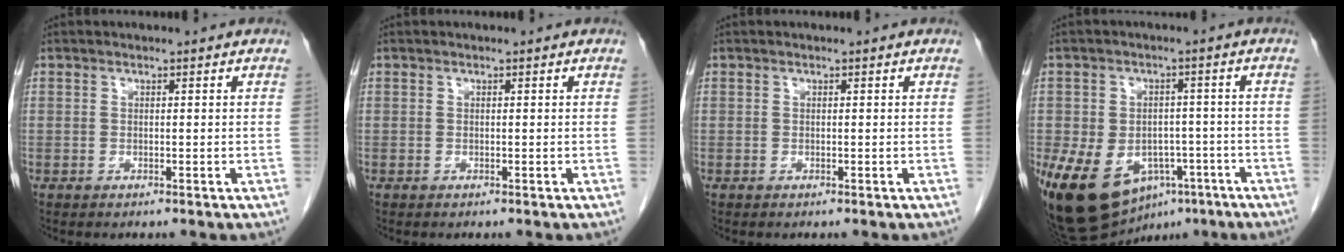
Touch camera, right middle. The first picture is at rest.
{"total": 0.0}
{"total": 0.0}
{"total": 17.4, "force": [-8.2, 11.5, 10.1], "torque": [-0.211, 0.004, -0.110]}